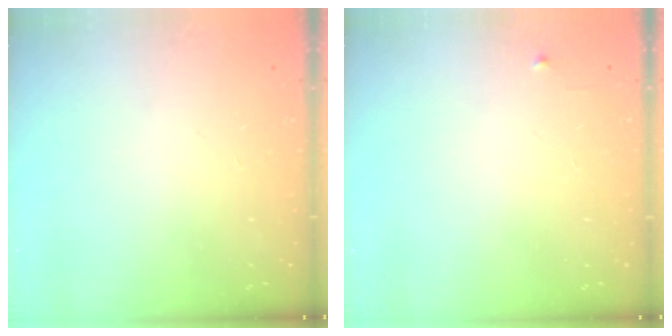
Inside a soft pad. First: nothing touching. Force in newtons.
{"total": 2.4, "press": 2.3, "slide": 0.4}